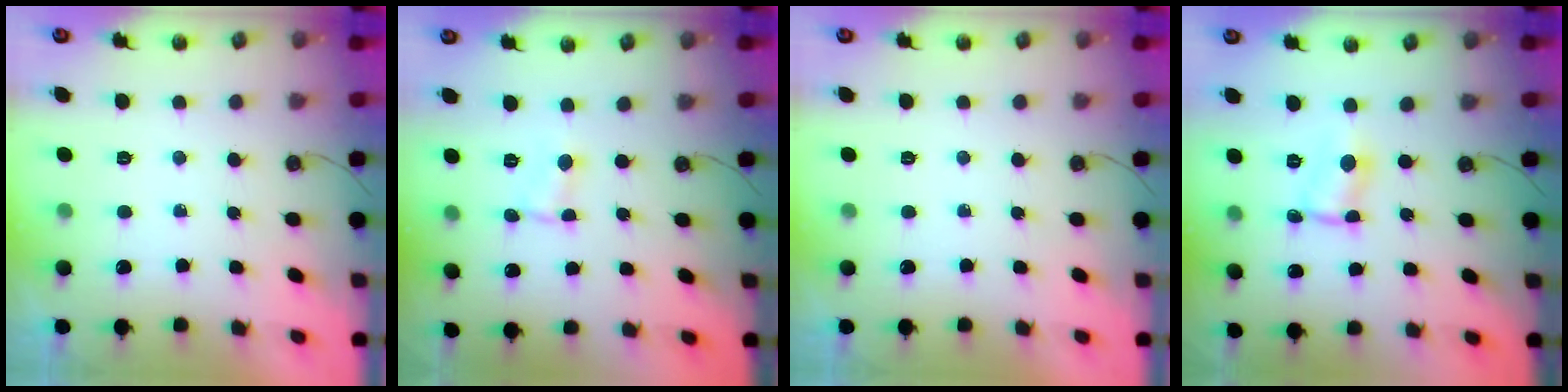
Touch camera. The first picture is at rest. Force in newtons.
{"total": 0.5, "press": 0.5, "slide": 0.1}
{"total": 0.0}
{"total": 1.0, "press": 0.8, "slide": 0.5}